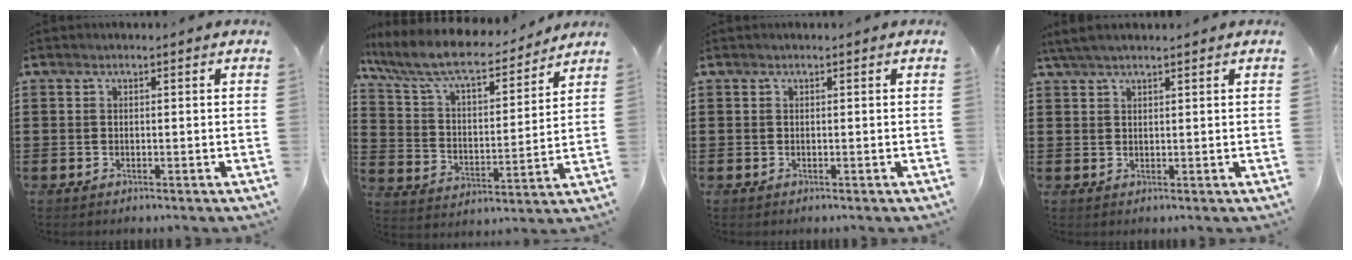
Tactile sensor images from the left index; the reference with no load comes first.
{"total": 9.5, "force": [8.1, 1.6, 4.6], "torque": [-0.121, -0.046, 0.138]}
{"total": 0.0}
{"total": 2.5, "force": [1.9, 0.3, 1.5], "torque": [-0.032, 0.002, 0.037]}